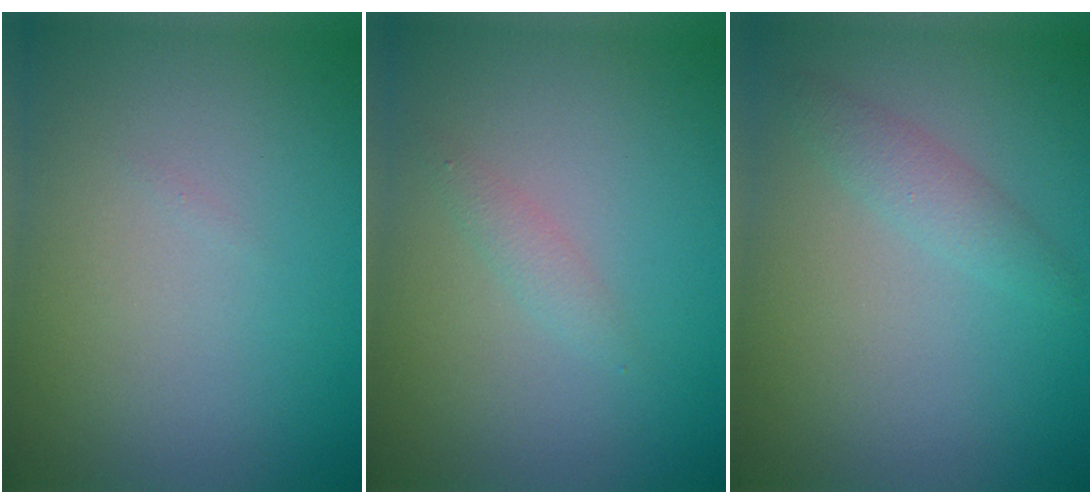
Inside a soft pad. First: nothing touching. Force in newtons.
{"total": 1.0, "press": 1.0, "slide": 0.0}
{"total": 1.7, "press": 1.7, "slide": 0.0}